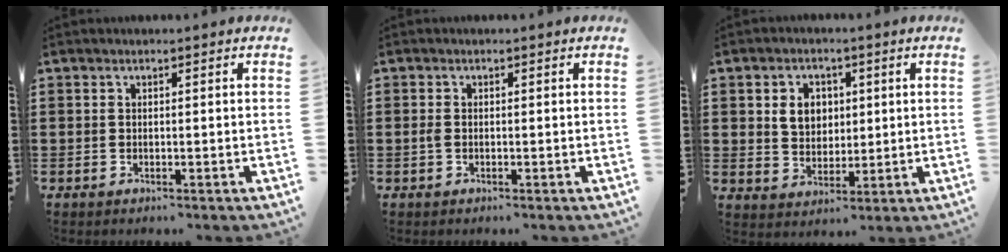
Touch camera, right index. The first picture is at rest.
{"total": 1.0, "force": [-0.2, 0.6, 0.8], "torque": [-0.024, 0.001, -0.007]}
{"total": 5.1, "force": [1.3, 4.3, 2.5], "torque": [-0.058, 0.011, 0.018]}